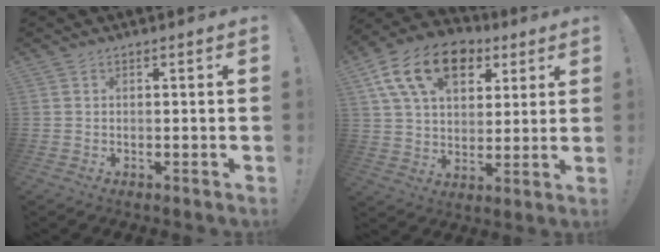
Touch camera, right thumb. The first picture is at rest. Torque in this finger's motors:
{"motor_torque": [-0.02, 1.85, 0.76, -0.38, 0.10]}